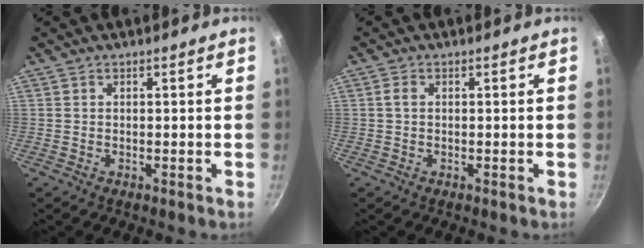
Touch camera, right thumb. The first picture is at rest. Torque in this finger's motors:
{"motor_torque": [0.17, 0.07, 0.31, 0.32, 0.02]}